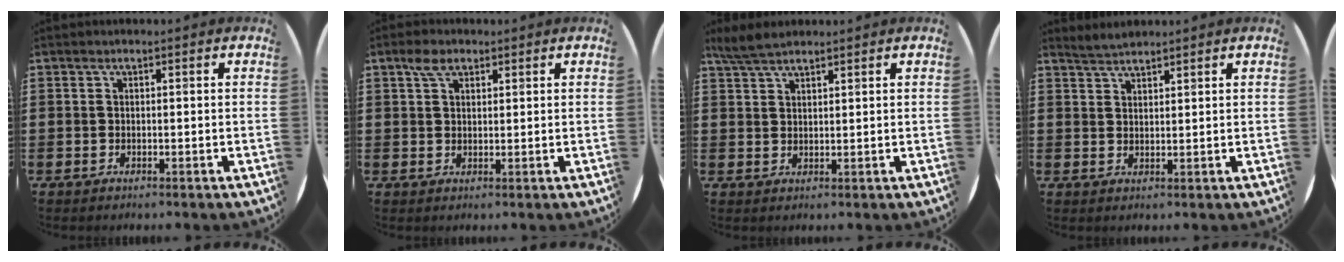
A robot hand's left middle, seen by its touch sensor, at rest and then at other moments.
{"total": 3.0, "force": [2.0, 1.6, 1.5], "torque": [-0.023, 0.005, 0.035]}
{"total": 3.8, "force": [3.3, 0.8, 1.7], "torque": [-0.039, 0.002, 0.062]}
{"total": 2.2, "force": [2.2, 0.1, 0.1], "torque": [-0.005, 0.003, 0.042]}